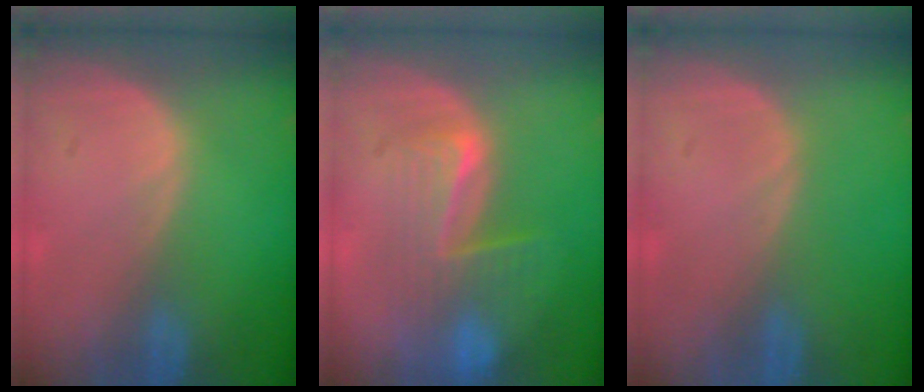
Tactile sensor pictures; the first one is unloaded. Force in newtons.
{"total": 7.6, "press": 7.1, "slide": 2.5}
{"total": 0.0}